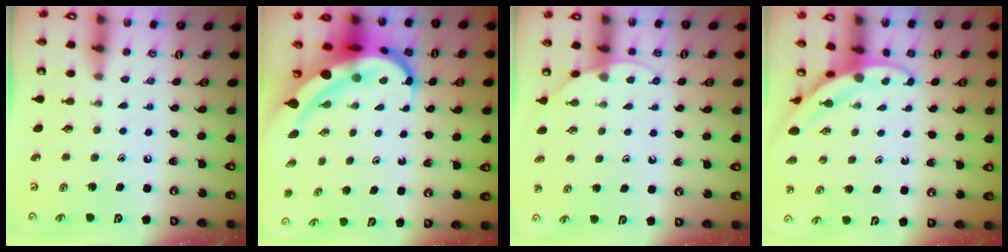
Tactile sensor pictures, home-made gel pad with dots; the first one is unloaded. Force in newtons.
{"total": 12.8, "press": 12.7, "slide": 2.2}
{"total": 5.1, "press": 5.0, "slide": 0.2}
{"total": 3.7, "press": 3.7, "slide": 0.1}